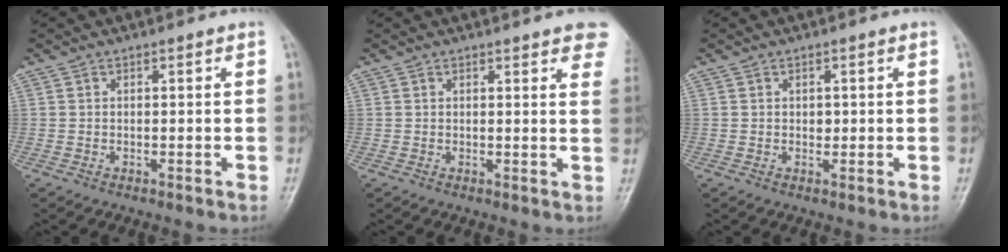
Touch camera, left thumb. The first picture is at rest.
{"total": 8.7, "force": [6.1, 2.1, 5.8], "torque": [-0.044, -0.015, 0.059]}
{"total": 1.1, "force": [0.1, 0.9, 0.7], "torque": [0.000, 0.002, 0.003]}